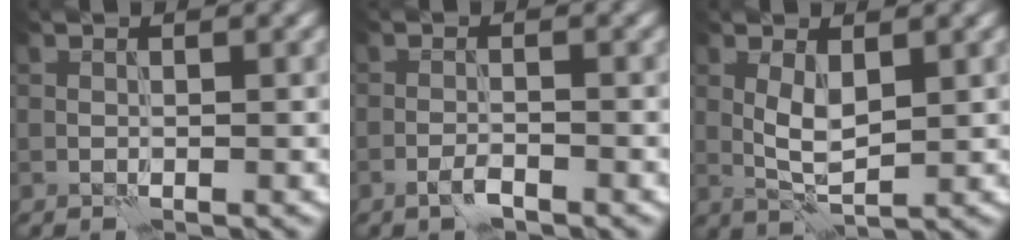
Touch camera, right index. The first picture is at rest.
{"total": 1.4, "force": [-1.0, 0.3, 0.9], "torque": [-0.019, 0.002, -0.025]}
{"total": 3.0, "force": [0.8, 1.2, 2.6], "torque": [-0.058, -0.002, 0.016]}